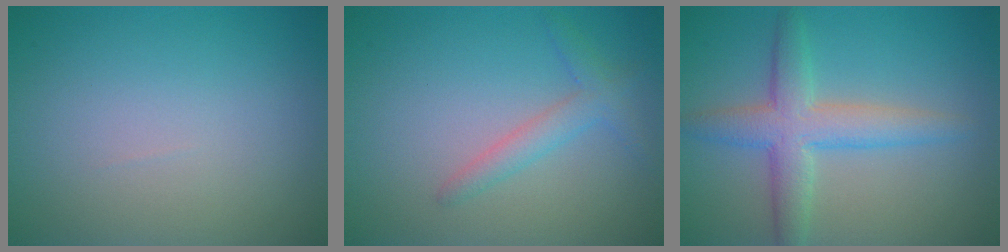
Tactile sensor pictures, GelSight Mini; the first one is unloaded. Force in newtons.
{"total": 2.2, "press": 2.2, "slide": 0.1}
{"total": 4.6, "press": 4.6, "slide": 0.1}